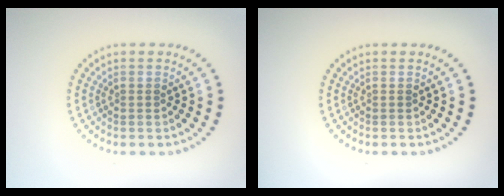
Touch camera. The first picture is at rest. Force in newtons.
{"total": 0.0}